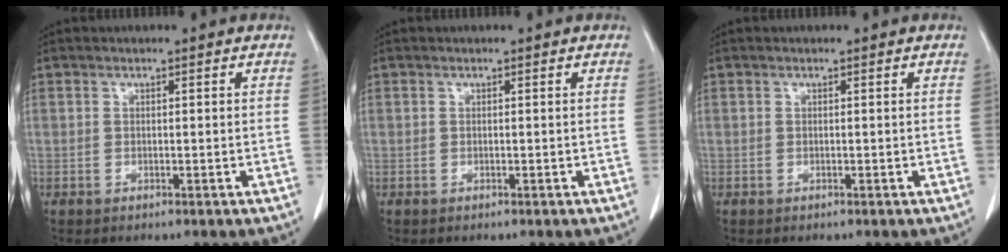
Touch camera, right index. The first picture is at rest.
{"total": 0.0}
{"total": 0.0}